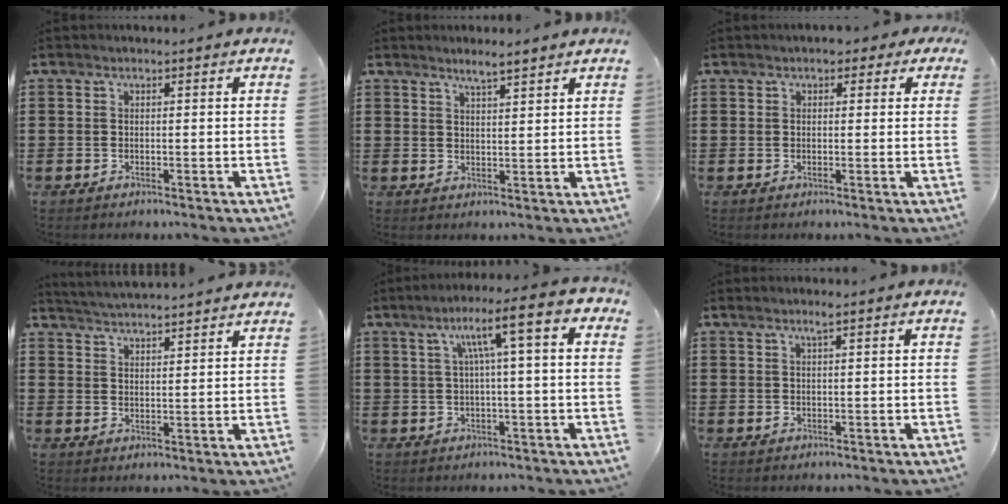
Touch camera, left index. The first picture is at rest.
{"total": 2.9, "force": [2.6, 0.0, 1.2], "torque": [-0.028, -0.002, 0.048]}
{"total": 2.0, "force": [1.2, 1.1, 1.1], "torque": [-0.019, 0.005, 0.018]}
{"total": 3.6, "force": [3.5, -0.6, 0.0], "torque": [-0.013, -0.019, 0.061]}
{"total": 8.3, "force": [2.2, 0.6, 8.0], "torque": [-0.150, 0.000, 0.029]}
{"total": 1.7, "force": [1.0, 0.1, 1.4], "torque": [-0.029, 0.000, 0.018]}